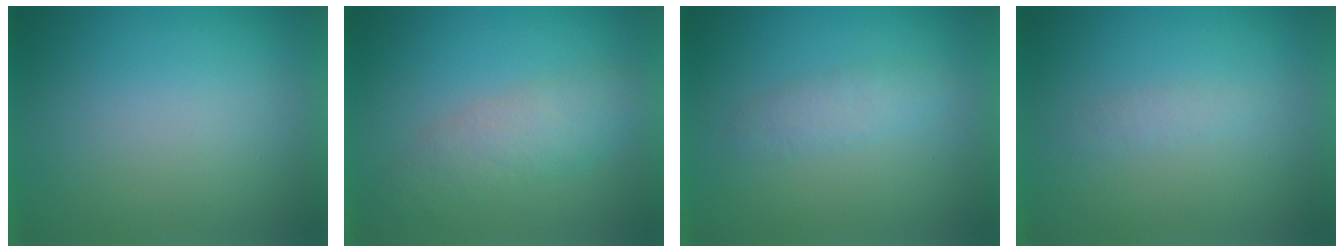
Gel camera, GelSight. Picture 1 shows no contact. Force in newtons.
{"total": 3.7}
{"total": 2.2}
{"total": 1.3}